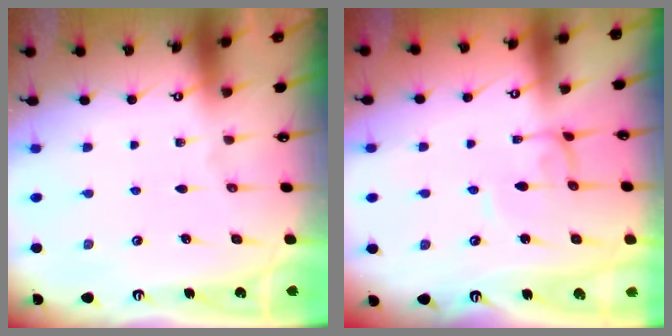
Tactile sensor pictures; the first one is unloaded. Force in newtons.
{"total": 2.0, "press": 2.0, "slide": 0.1}